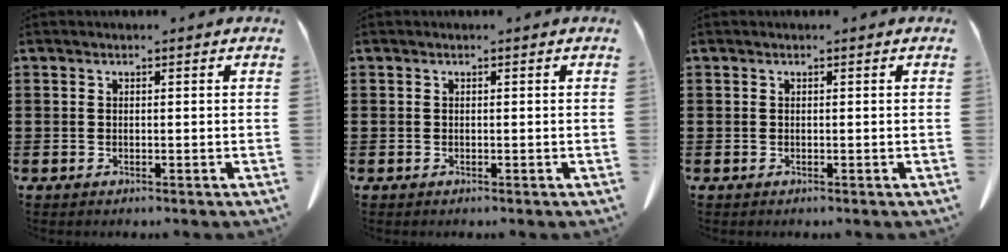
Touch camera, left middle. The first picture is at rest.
{"total": 0.0}
{"total": 0.0}